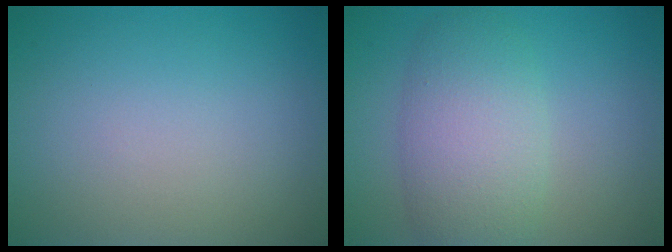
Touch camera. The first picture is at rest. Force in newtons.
{"total": 5.8, "press": 5.8, "slide": 0.1}